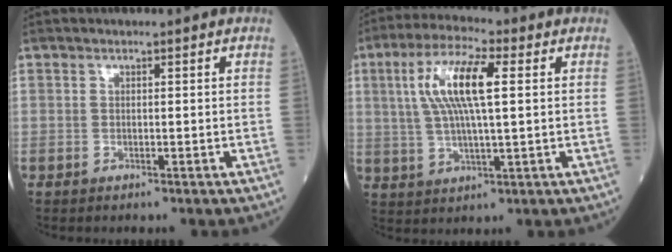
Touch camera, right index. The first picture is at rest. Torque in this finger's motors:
{"motor_torque": [1.36, 0.30, 0.76, 0.21]}